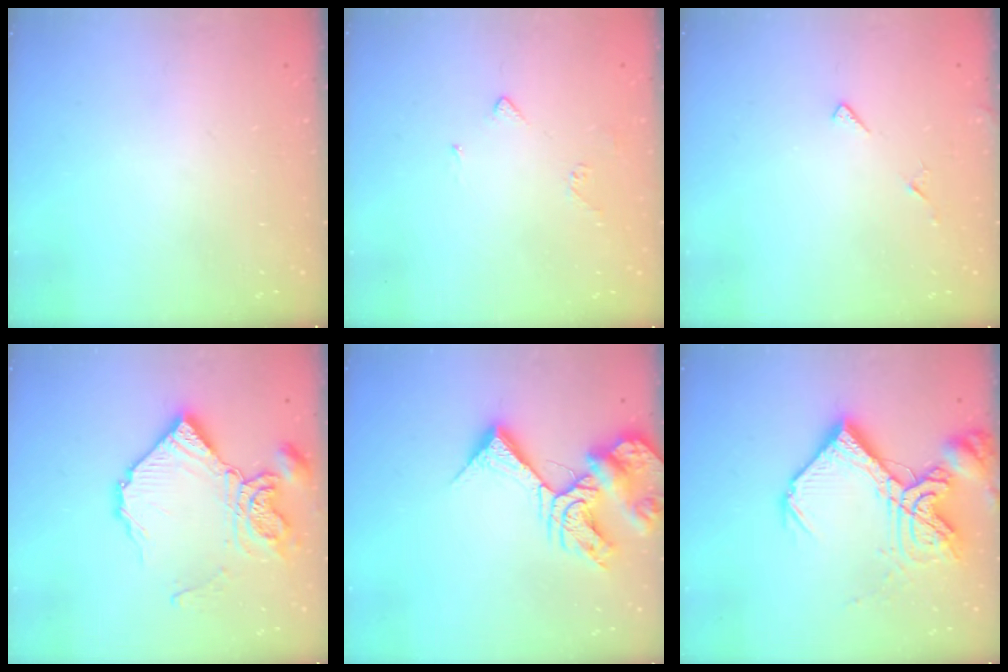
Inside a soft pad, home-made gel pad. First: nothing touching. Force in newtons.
{"total": 3.3, "press": 3.3, "slide": 0.5}
{"total": 5.4, "press": 5.4, "slide": 0.5}
{"total": 15.4, "press": 15.3, "slide": 1.5}
{"total": 12.5, "press": 12.4, "slide": 1.4}
{"total": 20.5, "press": 20.4, "slide": 2.5}